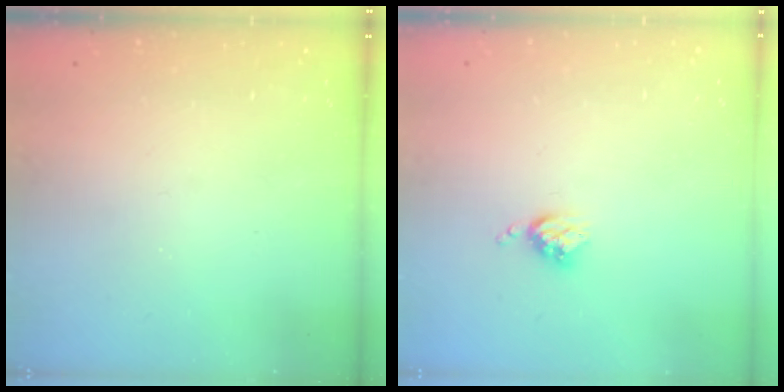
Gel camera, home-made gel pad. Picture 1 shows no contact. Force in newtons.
{"total": 3.6, "press": 3.6, "slide": 0.4}